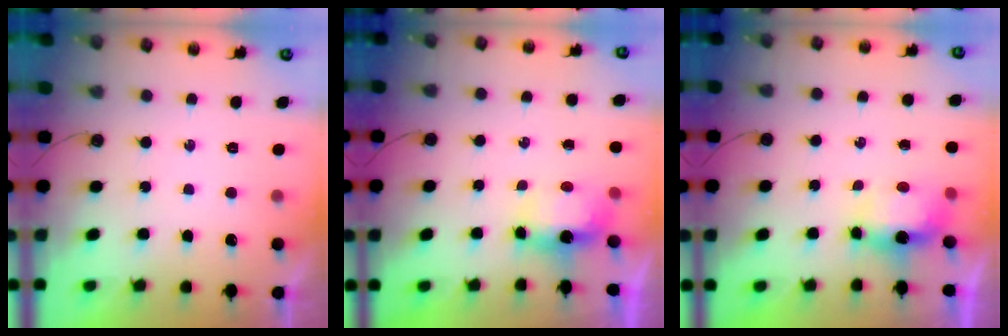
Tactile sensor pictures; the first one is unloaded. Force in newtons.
{"total": 5.8, "press": 5.6, "slide": 1.5}
{"total": 10.7, "press": 7.2, "slide": 7.9}